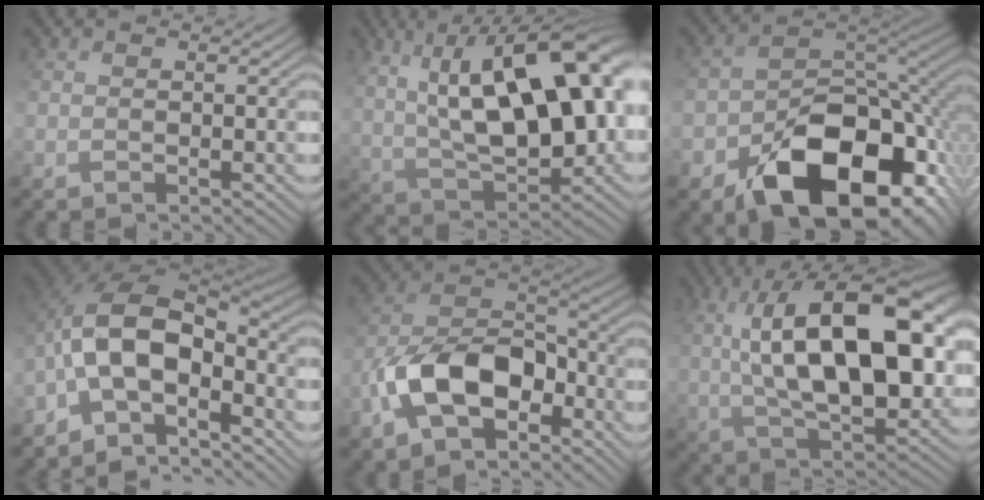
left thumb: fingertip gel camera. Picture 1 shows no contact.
{"total": 18.2, "force": [4.5, 8.9, 15.3], "torque": [-0.255, 0.026, 0.066]}
{"total": 16.5, "force": [-7.9, 10.3, 10.1], "torque": [-0.153, -0.039, -0.127]}
{"total": 12.5, "force": [-4.6, 6.2, 9.8], "torque": [-0.181, -0.001, -0.100]}
{"total": 10.7, "force": [-5.0, 5.9, 7.4], "torque": [-0.148, 0.011, -0.110]}
{"total": 19.0, "force": [3.4, 9.0, 16.3], "torque": [-0.264, 0.014, 0.047]}